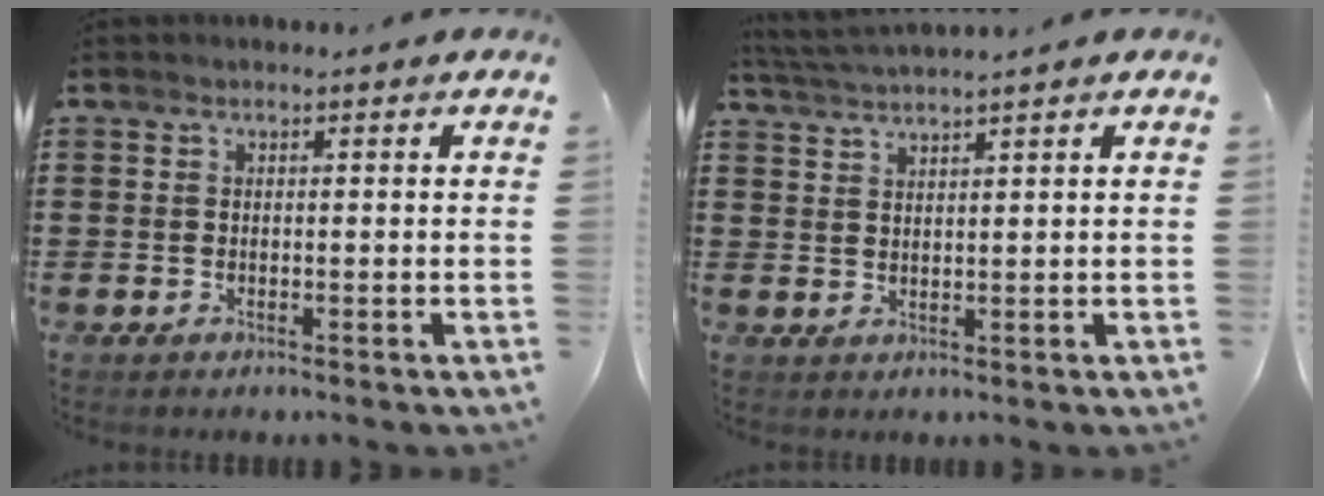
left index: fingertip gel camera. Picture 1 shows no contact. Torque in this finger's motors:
{"motor_torque": [-0.03, 0.20, 0.07, 0.04]}